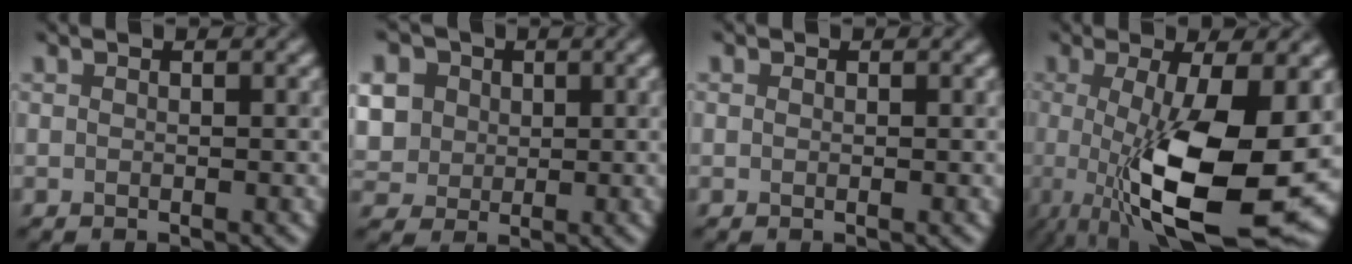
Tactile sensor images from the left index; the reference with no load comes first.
{"total": 5.3, "force": [1.0, 5.0, 1.2], "torque": [-0.049, 0.021, 0.025]}
{"total": 0.8, "force": [-0.5, -0.2, -0.5], "torque": [0.005, -0.003, 0.002]}
{"total": 11.7, "force": [-1.9, 3.3, 11.1], "torque": [-0.179, -0.023, -0.019]}